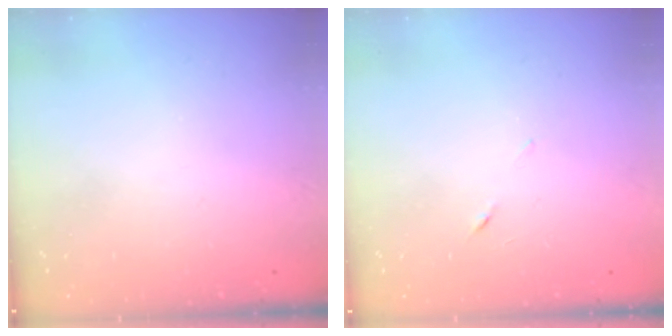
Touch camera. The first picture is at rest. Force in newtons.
{"total": 4.5, "press": 4.5, "slide": 0.6}